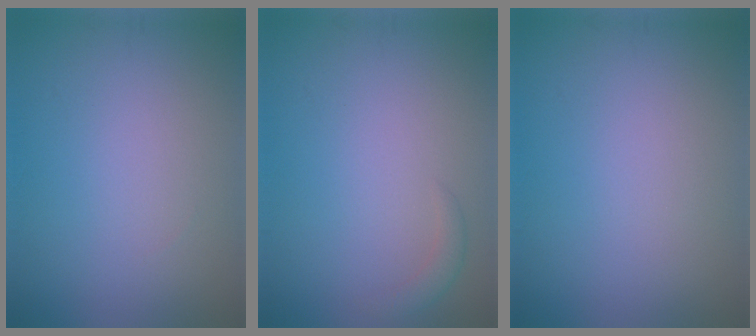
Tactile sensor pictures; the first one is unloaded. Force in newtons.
{"total": 1.1, "press": 1.1, "slide": 0.1}
{"total": 0.0}